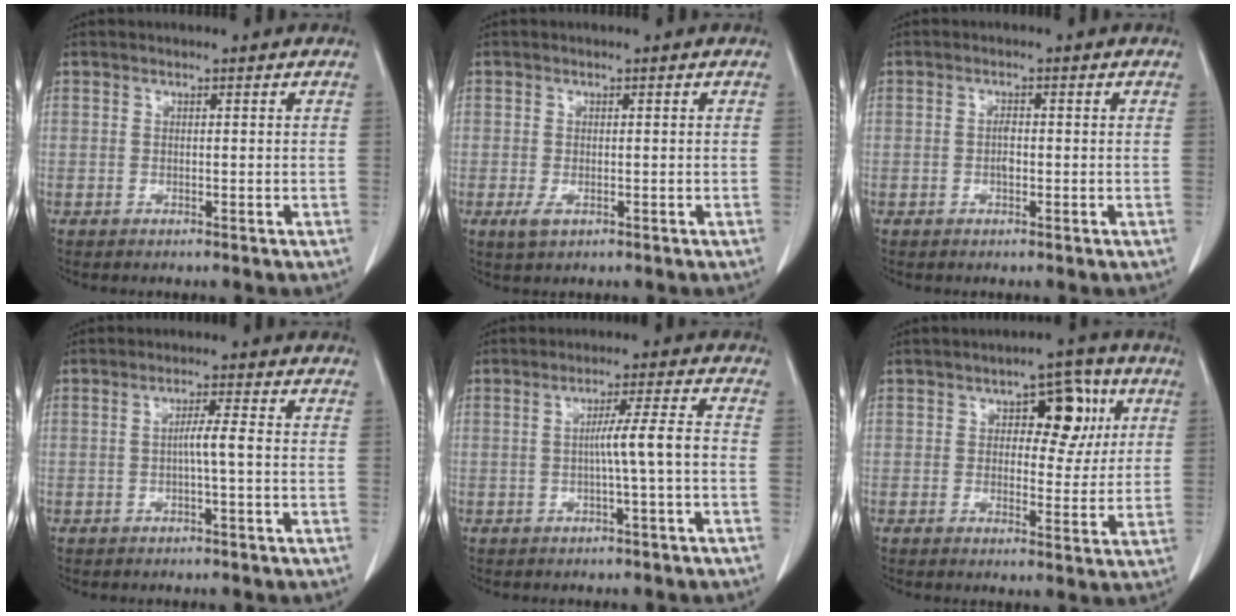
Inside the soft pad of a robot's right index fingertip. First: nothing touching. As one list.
[{"total": 1.9, "force": [-0.8, 1.2, 1.3], "torque": [-0.022, -0.002, -0.009]}, {"total": 1.5, "force": [-0.3, 0.6, 1.3], "torque": [-0.024, 0.003, -0.006]}, {"total": 2.8, "force": [-0.4, -0.3, 2.7], "torque": [-0.043, 0.002, -0.008]}, {"total": 5.1, "force": [-1.0, -0.8, 4.9], "torque": [-0.076, 0.010, -0.016]}, {"total": 8.0, "force": [2.6, 4.1, 6.3], "torque": [-0.068, 0.020, 0.033]}]